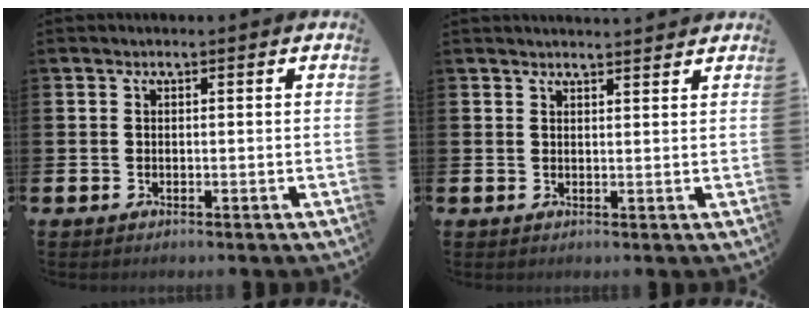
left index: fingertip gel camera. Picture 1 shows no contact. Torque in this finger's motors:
{"motor_torque": [0.25, -0.38, 0.00, 0.00]}